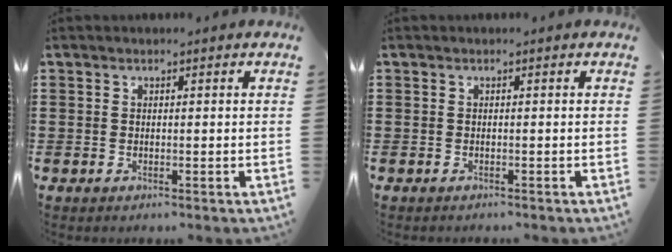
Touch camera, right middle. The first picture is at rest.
{"total": 0.0}